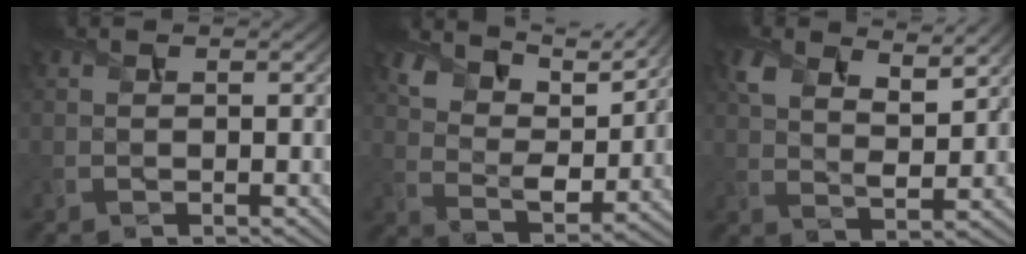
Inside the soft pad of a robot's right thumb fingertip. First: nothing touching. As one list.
[{"total": 10.5, "force": [8.4, 3.5, 5.1], "torque": [-0.128, -0.009, 0.140]}, {"total": 7.3, "force": [4.5, 3.1, 4.8], "torque": [-0.102, -0.002, 0.088]}]